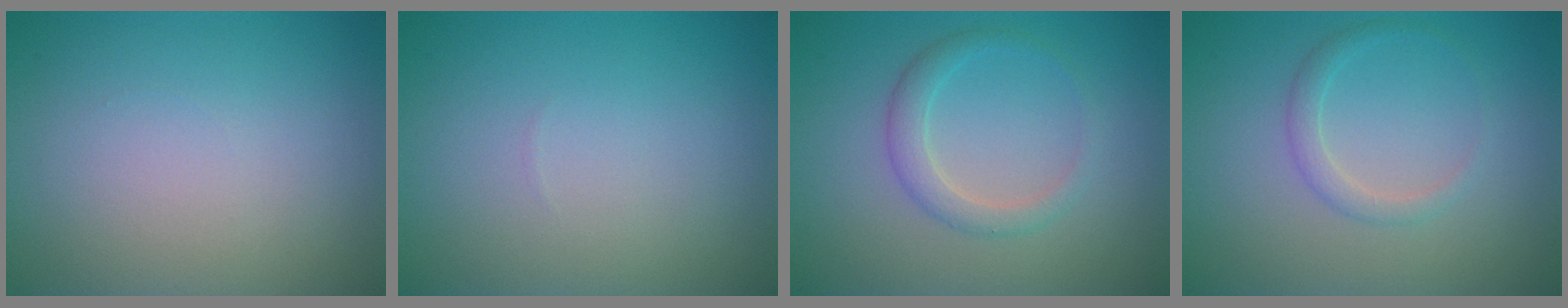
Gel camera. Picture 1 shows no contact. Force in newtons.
{"total": 0.0}
{"total": 2.2, "press": 2.2, "slide": 0.2}
{"total": 1.4, "press": 1.4, "slide": 0.0}